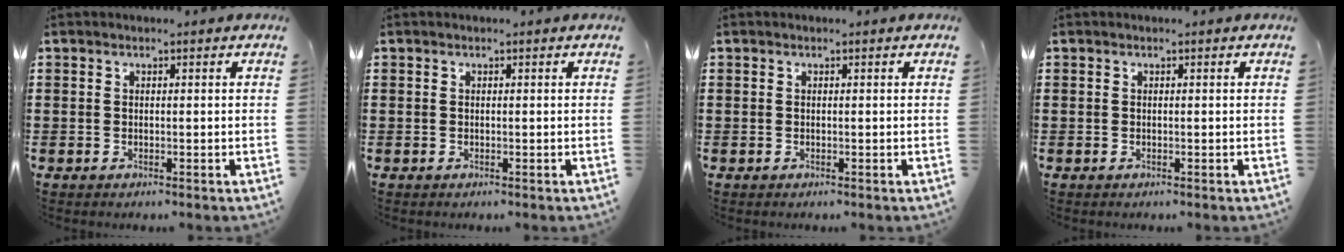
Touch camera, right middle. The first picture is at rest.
{"total": 0.0}
{"total": 0.0}
{"total": 0.0}